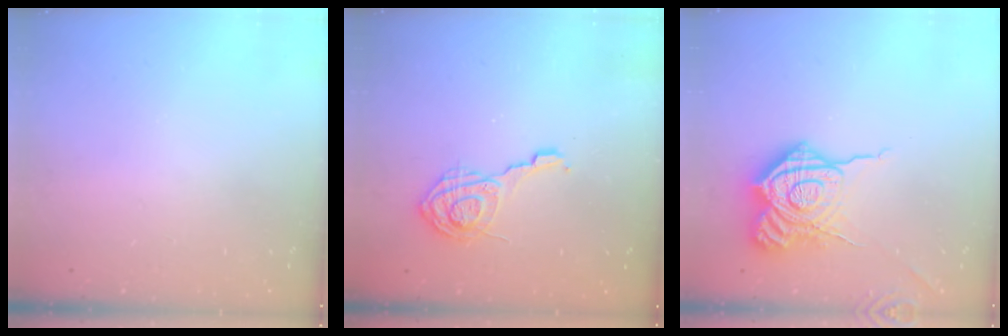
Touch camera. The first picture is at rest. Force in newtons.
{"total": 10.8, "press": 10.7, "slide": 0.7}
{"total": 19.4, "press": 19.4, "slide": 1.3}